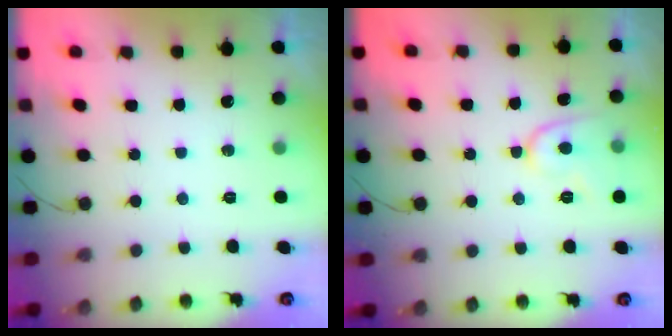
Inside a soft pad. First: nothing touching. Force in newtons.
{"total": 8.4, "press": 8.3, "slide": 1.0}